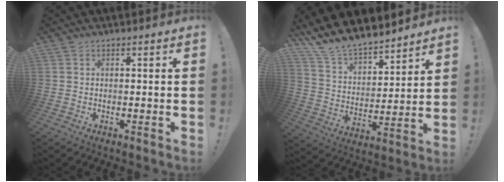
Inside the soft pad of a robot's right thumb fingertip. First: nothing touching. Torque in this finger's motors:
{"motor_torque": [0.33, 0.85, 0.46, 0.46, 0.01]}